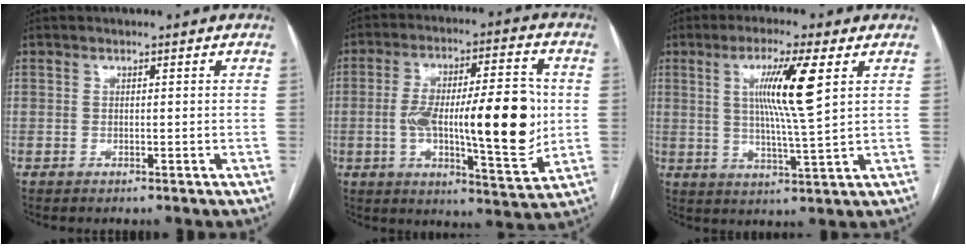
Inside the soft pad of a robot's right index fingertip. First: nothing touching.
{"total": 19.3, "force": [-0.5, 4.6, 18.8], "torque": [-0.301, 0.011, 0.000]}
{"total": 9.8, "force": [3.0, -0.5, 9.3], "torque": [-0.167, -0.004, 0.053]}